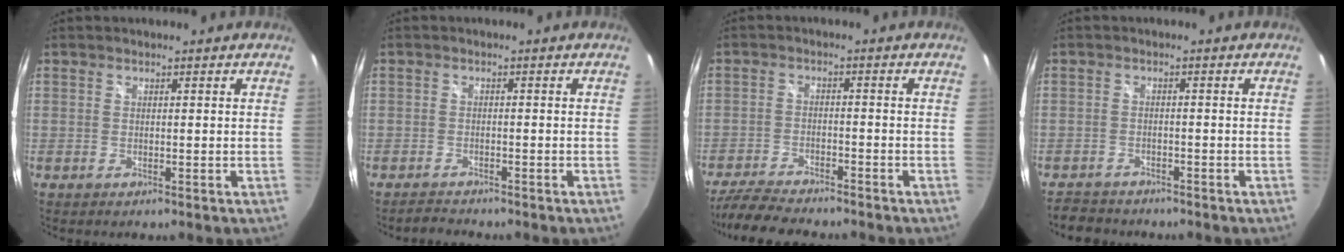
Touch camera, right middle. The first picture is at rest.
{"total": 1.8, "force": [-1.7, 0.4, -0.2], "torque": [-0.007, 0.003, -0.033]}
{"total": 9.9, "force": [-8.8, 1.6, 4.2], "torque": [-0.105, -0.020, -0.148]}
{"total": 5.1, "force": [-4.5, 2.2, 0.8], "torque": [-0.034, -0.005, -0.076]}